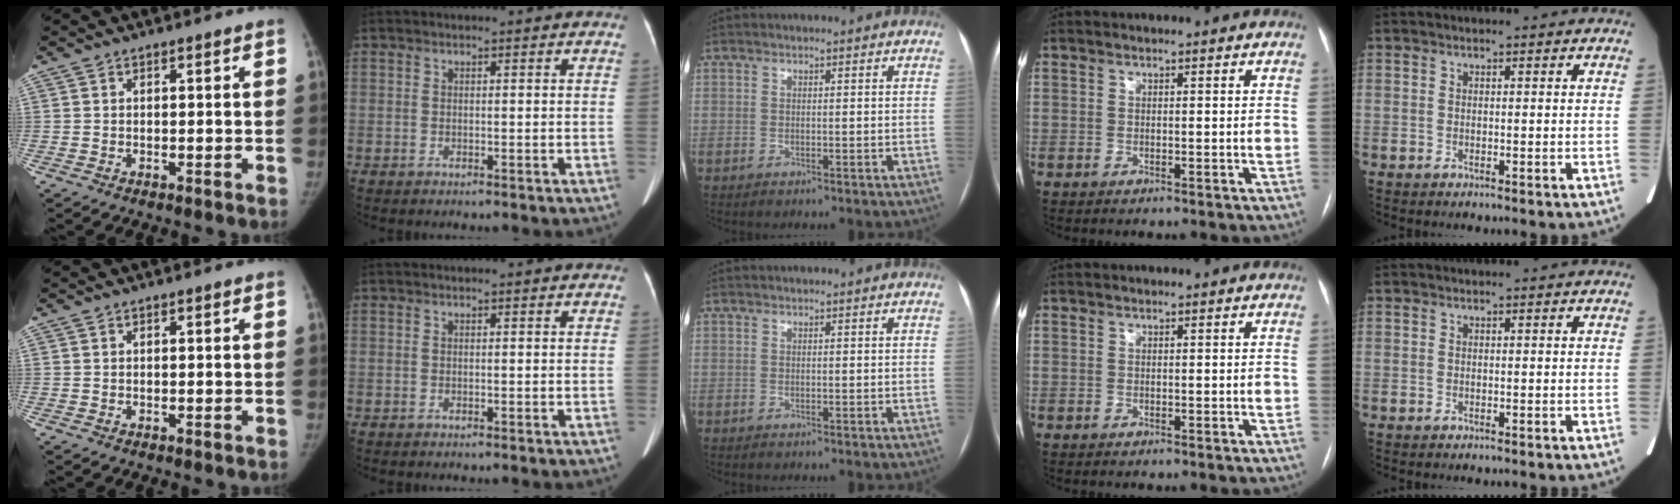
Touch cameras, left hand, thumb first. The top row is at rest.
{}